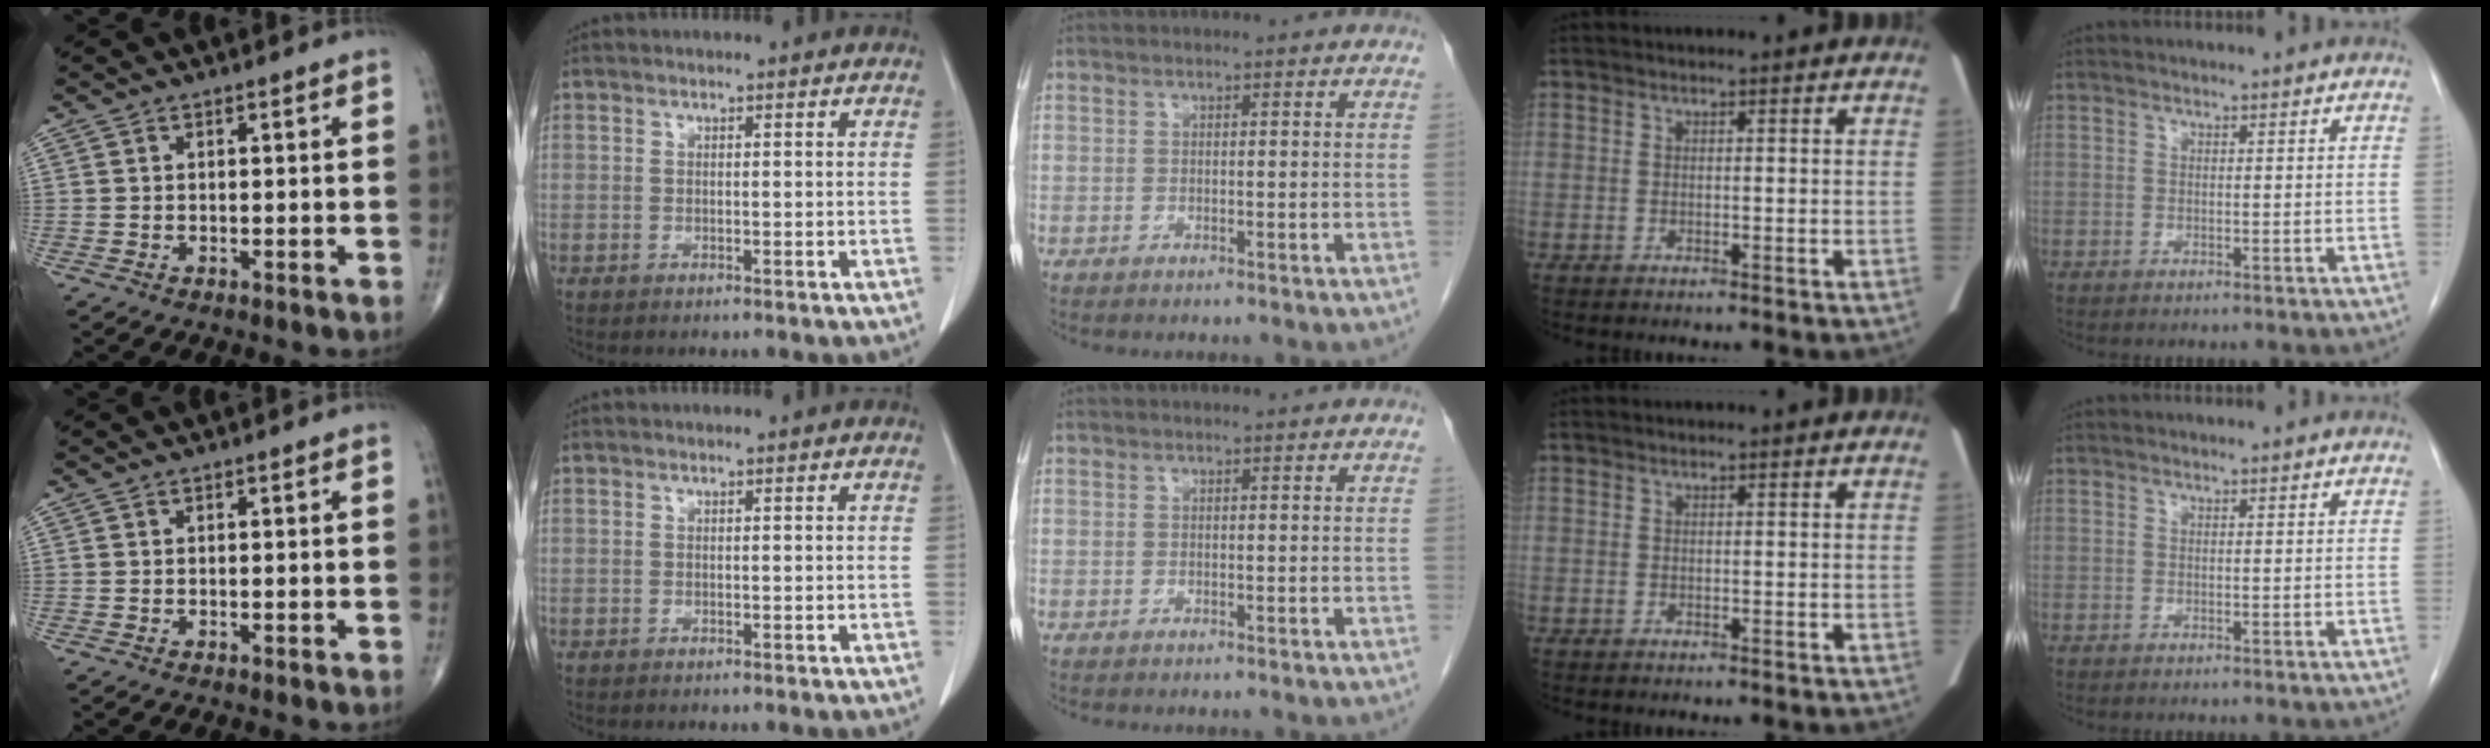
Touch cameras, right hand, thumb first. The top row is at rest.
{}